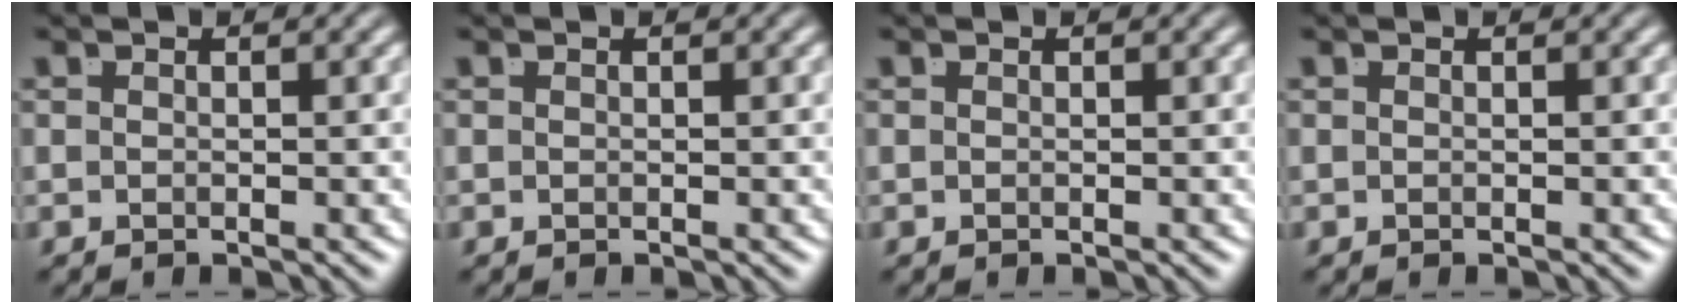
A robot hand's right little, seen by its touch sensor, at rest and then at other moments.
{"total": 0.0}
{"total": 0.0}
{"total": 0.0}